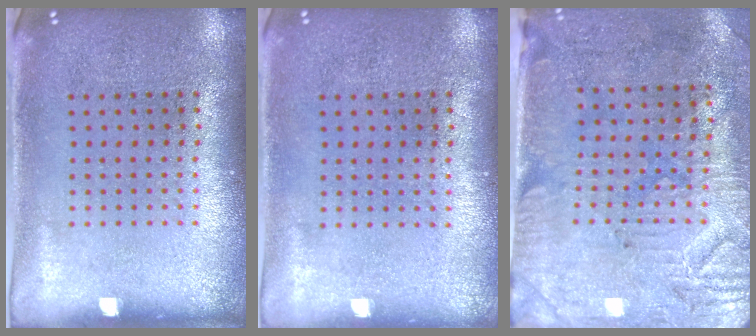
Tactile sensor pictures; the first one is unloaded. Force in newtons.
{"total": 0.0}
{"total": 3.1, "press": 2.7, "slide": 1.6}